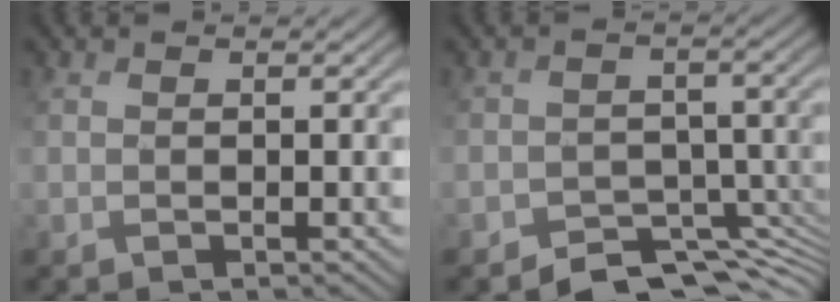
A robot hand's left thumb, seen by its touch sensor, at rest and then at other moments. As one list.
[{"total": 6.1, "force": [-5.2, 3.0, 1.5], "torque": [-0.007, -0.025, -0.089]}]